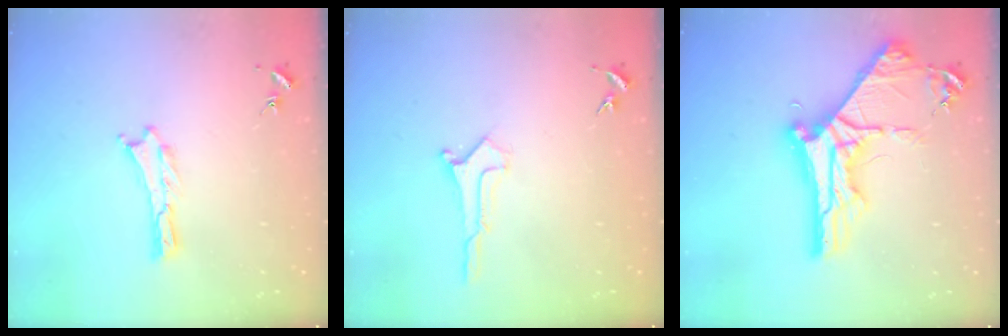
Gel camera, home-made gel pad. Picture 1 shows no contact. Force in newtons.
{"total": 0.6, "press": 0.6, "slide": 0.1}
{"total": 10.4, "press": 10.3, "slide": 1.3}